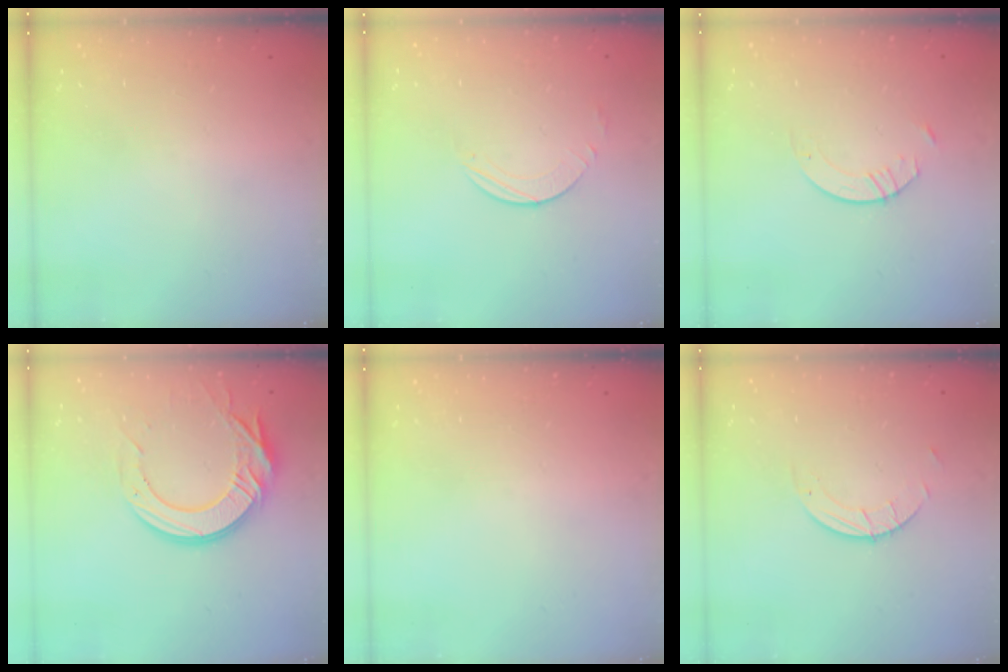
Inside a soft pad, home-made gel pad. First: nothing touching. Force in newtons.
{"total": 3.9, "press": 3.9, "slide": 0.3}
{"total": 2.9, "press": 2.9, "slide": 0.3}
{"total": 15.8, "press": 15.7, "slide": 1.7}
{"total": 0.0}
{"total": 1.9, "press": 1.9, "slide": 0.1}